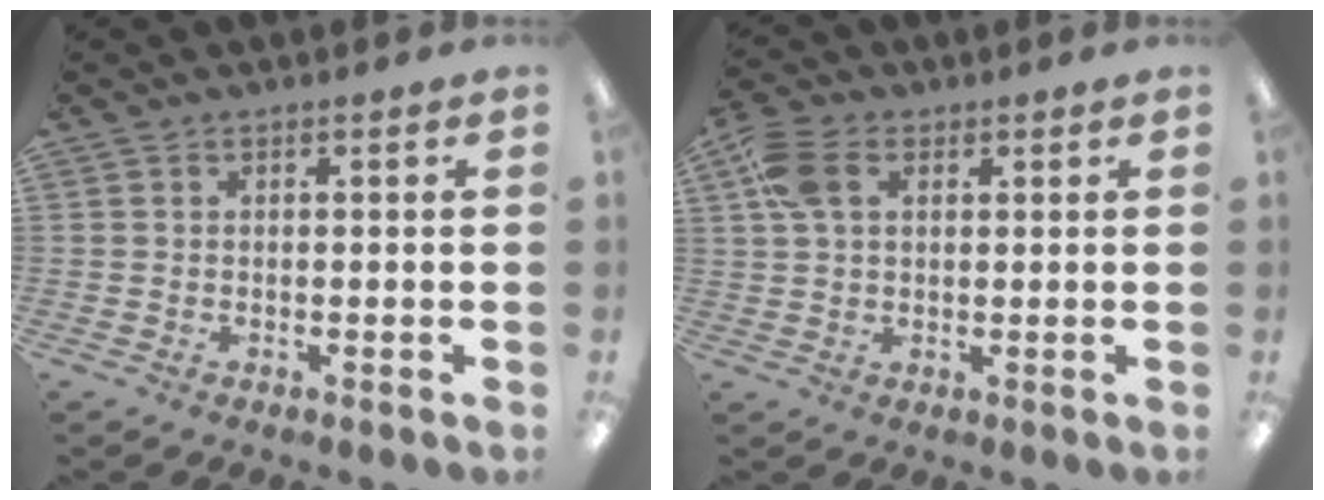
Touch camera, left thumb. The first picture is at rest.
{"total": 7.6, "force": [2.7, 4.8, 5.3], "torque": [-0.121, 0.004, 0.051]}